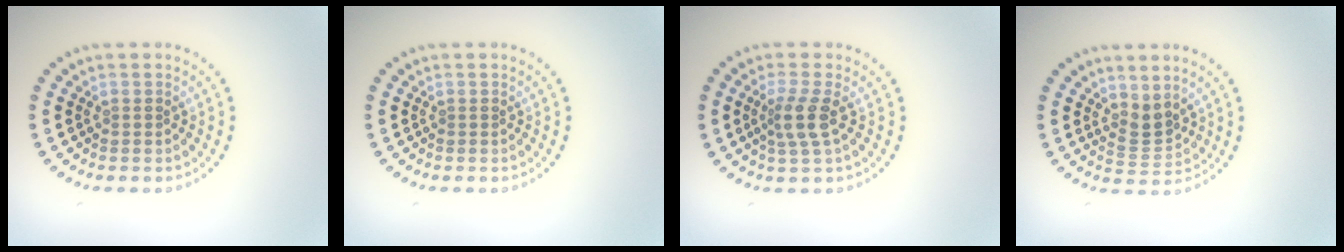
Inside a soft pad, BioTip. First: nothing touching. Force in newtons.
{"total": 0.0}
{"total": 2.6, "press": 2.0, "slide": 1.6}
{"total": 2.2, "press": 1.5, "slide": 1.6}